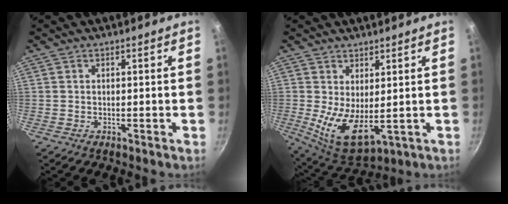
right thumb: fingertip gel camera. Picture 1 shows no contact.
{"total": 9.7, "force": [1.0, 4.5, 8.6], "torque": [-0.137, -0.032, 0.033]}